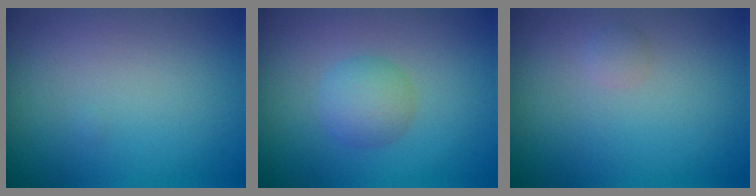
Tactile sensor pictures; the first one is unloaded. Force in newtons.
{"total": 2.4, "press": 2.4, "slide": 0.1}
{"total": 0.7, "press": 0.7, "slide": 0.0}